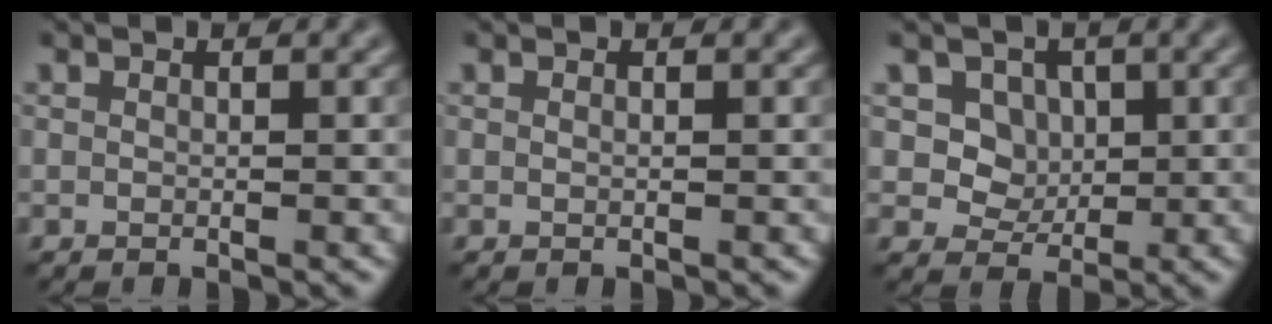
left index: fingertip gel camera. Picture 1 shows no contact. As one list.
[{"total": 0.0}, {"total": 4.7, "force": [1.4, 3.9, 2.0], "torque": [-0.049, -0.011, 0.029]}]